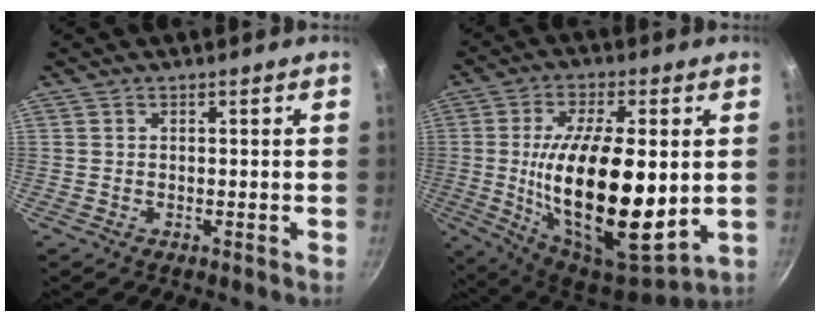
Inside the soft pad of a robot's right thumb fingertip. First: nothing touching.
{"total": 24.3, "force": [-0.1, 9.9, 22.2], "torque": [-0.380, -0.019, 0.007]}